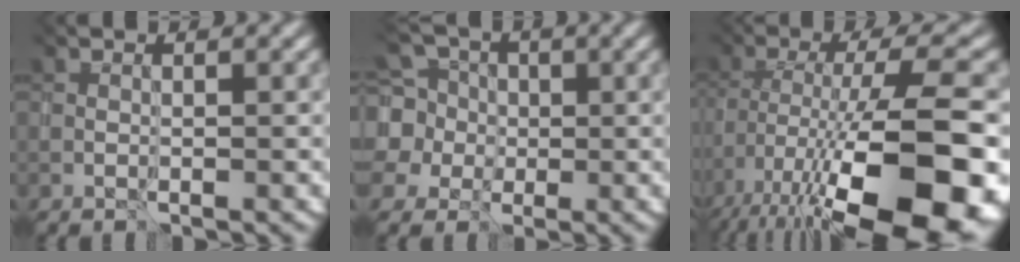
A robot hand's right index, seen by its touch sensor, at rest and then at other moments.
{"total": 7.3, "force": [2.9, 6.2, 2.5], "torque": [-0.079, 0.025, 0.047]}
{"total": 15.9, "force": [-8.4, 4.6, 12.8], "torque": [-0.214, -0.011, -0.103]}